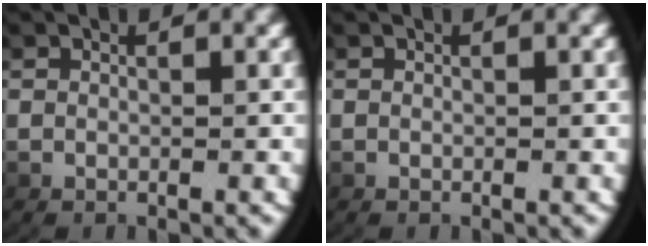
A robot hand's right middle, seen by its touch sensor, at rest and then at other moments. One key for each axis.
{"total": 0.0}